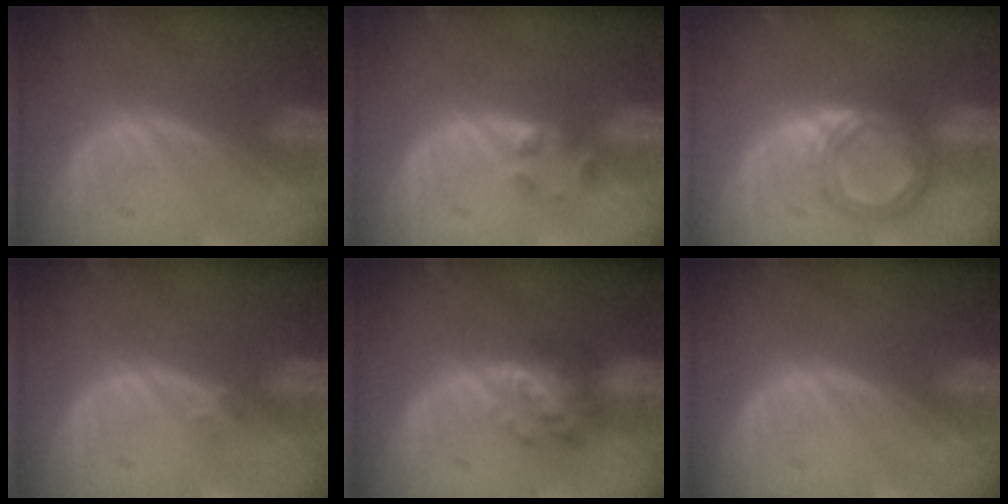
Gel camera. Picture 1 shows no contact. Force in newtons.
{"total": 1.9, "press": 1.7, "slide": 0.8}
{"total": 5.6, "press": 5.2, "slide": 1.9}
{"total": 0.7, "press": 0.7, "slide": 0.1}
{"total": 5.9, "press": 5.2, "slide": 2.8}
{"total": 0.0}